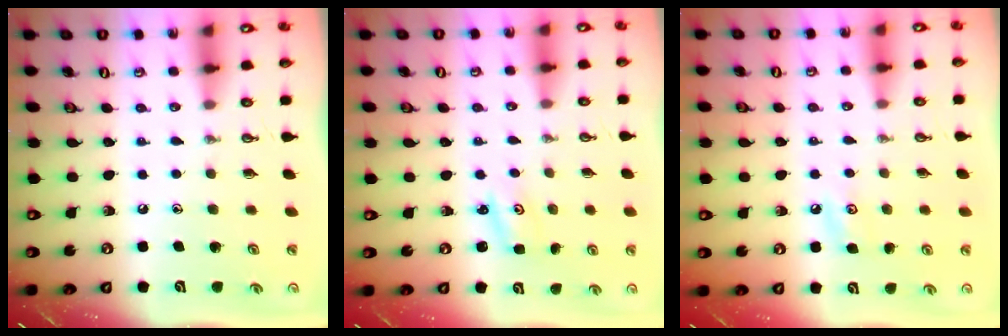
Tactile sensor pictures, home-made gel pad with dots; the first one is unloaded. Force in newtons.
{"total": 2.2, "press": 2.2, "slide": 0.3}
{"total": 4.7, "press": 4.6, "slide": 0.7}